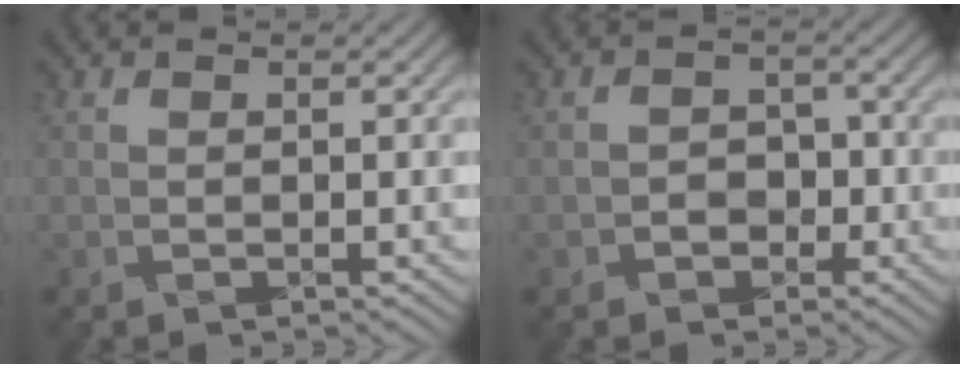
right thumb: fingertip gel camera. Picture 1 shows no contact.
{"total": 2.8, "force": [-1.5, 2.1, 0.9], "torque": [-0.003, 0.002, -0.033]}